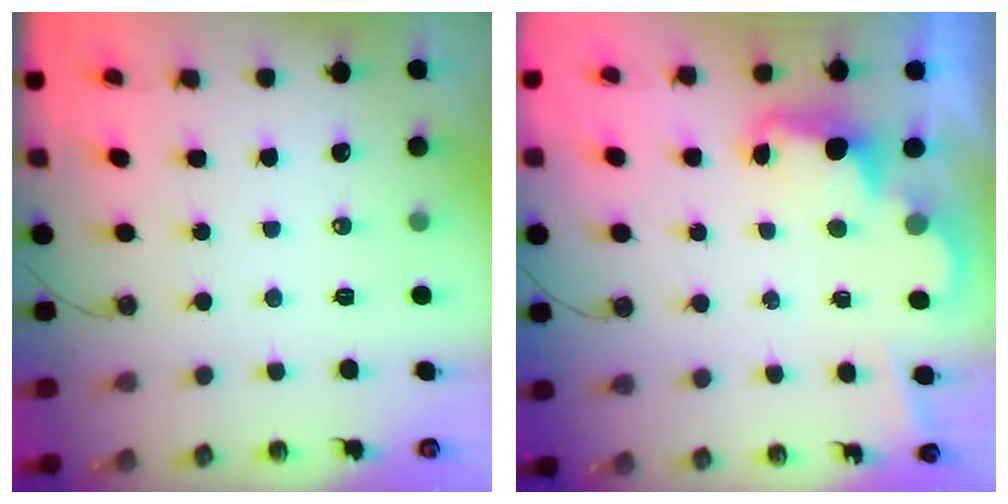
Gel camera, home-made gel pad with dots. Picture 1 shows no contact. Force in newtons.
{"total": 2.5, "press": 2.4, "slide": 0.6}